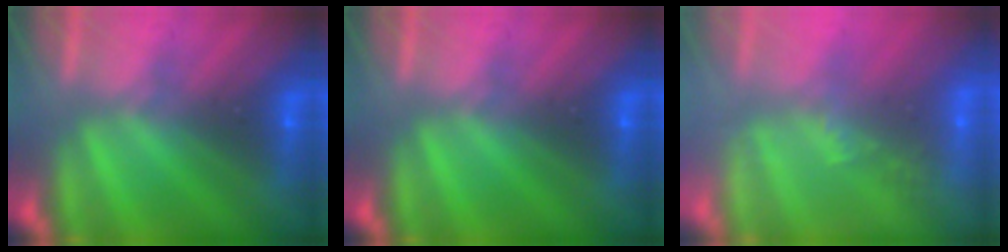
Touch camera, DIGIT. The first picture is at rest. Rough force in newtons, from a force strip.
{"total": 0.0}
{"total": 2.2}